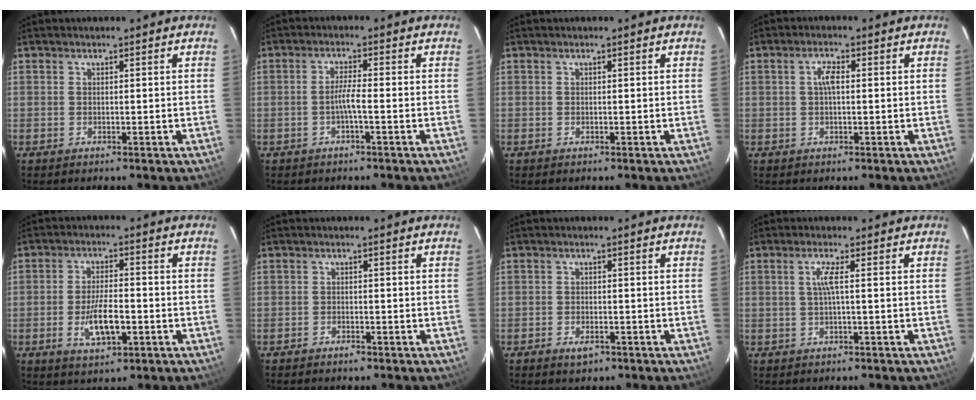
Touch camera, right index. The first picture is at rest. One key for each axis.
{"total": 2.6, "fx": -1.2, "fy": -0.2, "fz": 2.4, "tx": -0.047, "ty": 0.003, "tz": -0.022}
{"total": 0.0}
{"total": 2.4, "fx": 0.2, "fy": 0.9, "fz": 2.3, "tx": -0.046, "ty": 0.008, "tz": 0.003}
{"total": 7.7, "fx": -2.4, "fy": 2.8, "fz": 6.7, "tx": -0.135, "ty": -0.005, "tz": -0.038}
{"total": 1.6, "fx": -1.3, "fy": 0.6, "fz": 0.5, "tx": -0.016, "ty": 0.001, "tz": -0.025}
{"total": 2.9, "fx": -1.9, "fy": 1.6, "fz": 1.5, "tx": -0.032, "ty": -0.002, "tz": -0.031}
{"total": 2.4, "fx": 0.0, "fy": -0.5, "fz": 2.3, "tx": -0.047, "ty": 0.001, "tz": 0.002}